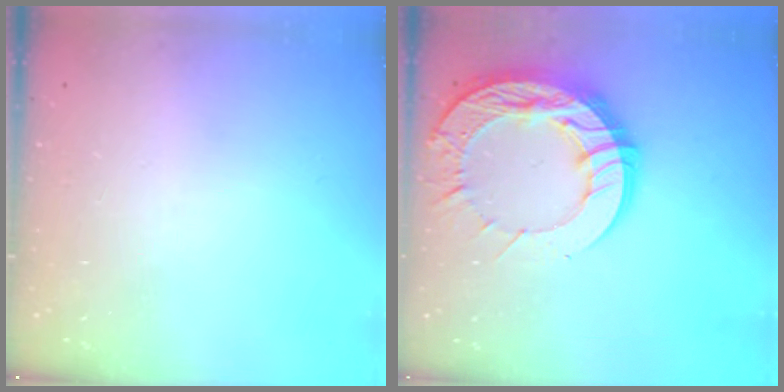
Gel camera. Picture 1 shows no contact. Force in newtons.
{"total": 20.5, "press": 20.4, "slide": 1.7}